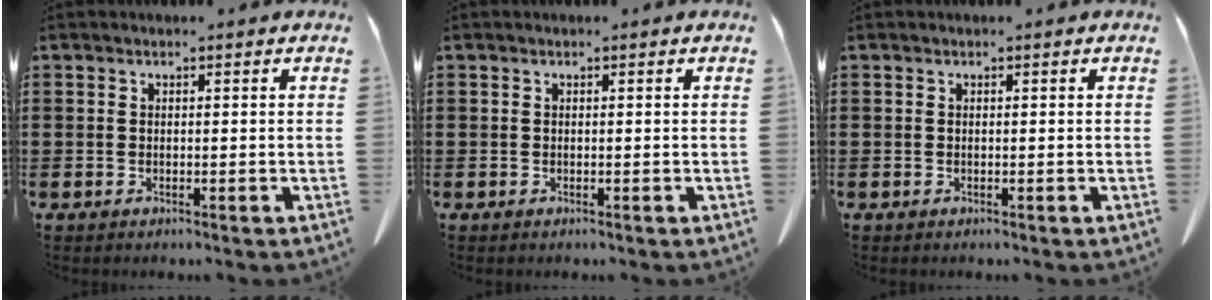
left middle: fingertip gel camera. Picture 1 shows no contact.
{"total": 0.0}
{"total": 0.0}